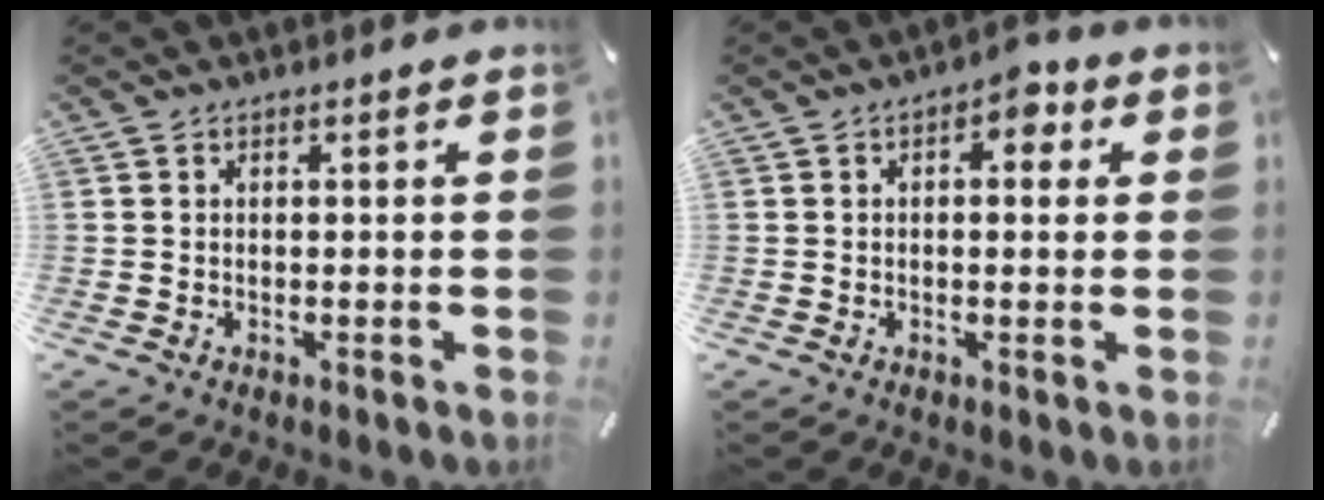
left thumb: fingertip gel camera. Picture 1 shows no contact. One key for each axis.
{"total": 4.7, "fx": 1.1, "fy": 2.4, "fz": 3.9, "tx": -0.047, "ty": 0.000, "tz": 0.010}